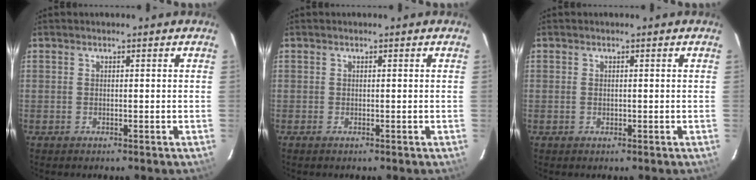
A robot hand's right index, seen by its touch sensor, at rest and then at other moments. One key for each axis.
{"total": 0.0}
{"total": 0.5, "fx": 0.0, "fy": 0.4, "fz": 0.4, "tx": -0.008, "ty": -0.001, "tz": 0.001}